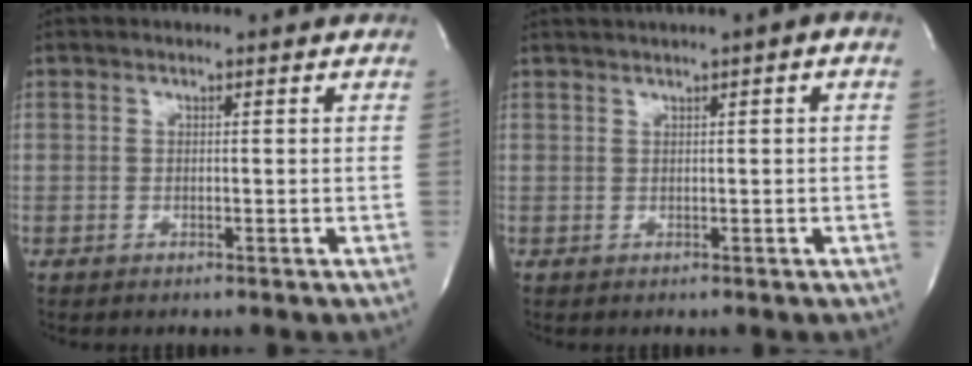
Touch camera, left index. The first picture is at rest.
{"total": 2.5, "force": [0.7, -0.1, 2.4], "torque": [-0.045, 0.007, 0.014]}